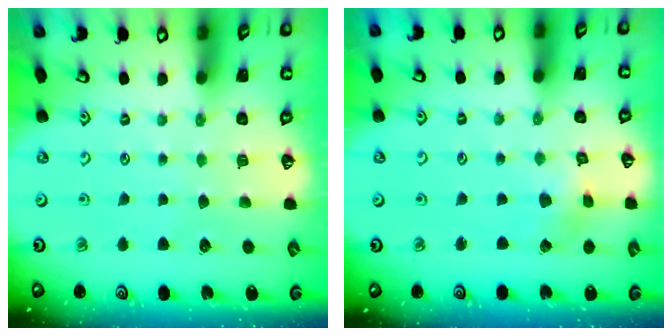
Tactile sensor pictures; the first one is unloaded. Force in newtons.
{"total": 2.7, "press": 2.7, "slide": 0.2}